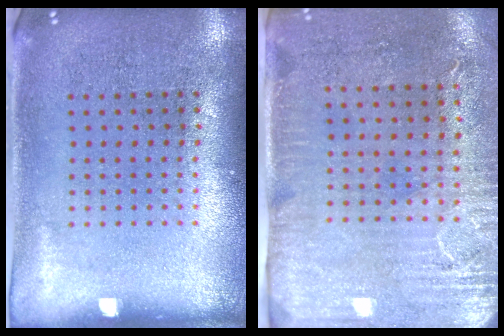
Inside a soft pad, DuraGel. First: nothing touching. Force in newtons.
{"total": 2.9, "press": 2.4, "slide": 1.6}